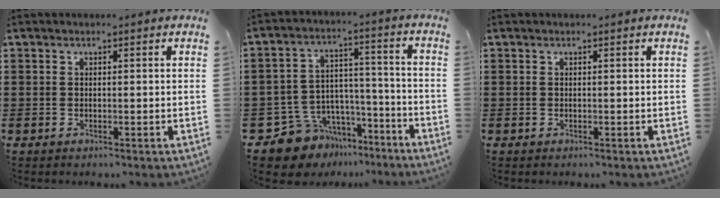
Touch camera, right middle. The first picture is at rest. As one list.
[{"total": 8.9, "force": [-7.6, 4.6, 0.3], "torque": [-0.032, 0.016, -0.145]}, {"total": 0.0}]